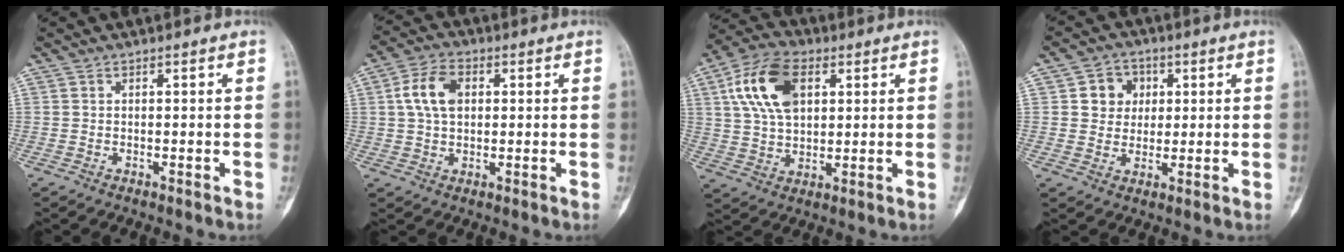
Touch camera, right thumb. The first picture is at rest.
{"total": 7.9, "force": [1.6, 5.2, 5.7], "torque": [-0.103, 0.013, 0.025]}
{"total": 13.7, "force": [4.4, 8.3, 10.0], "torque": [-0.180, 0.005, 0.080]}
{"total": 6.4, "force": [1.6, 5.7, 2.5], "torque": [-0.003, 0.001, 0.022]}